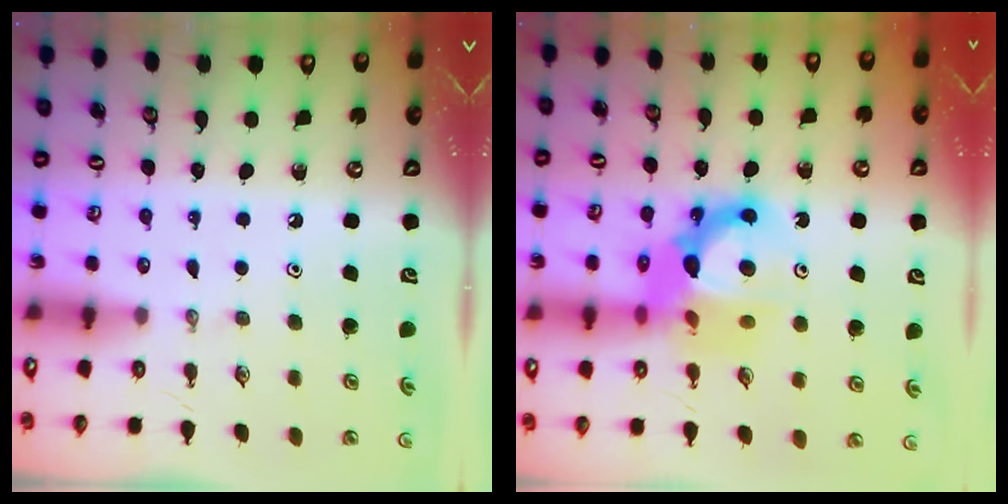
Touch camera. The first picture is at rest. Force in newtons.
{"total": 12.9, "press": 12.7, "slide": 2.5}